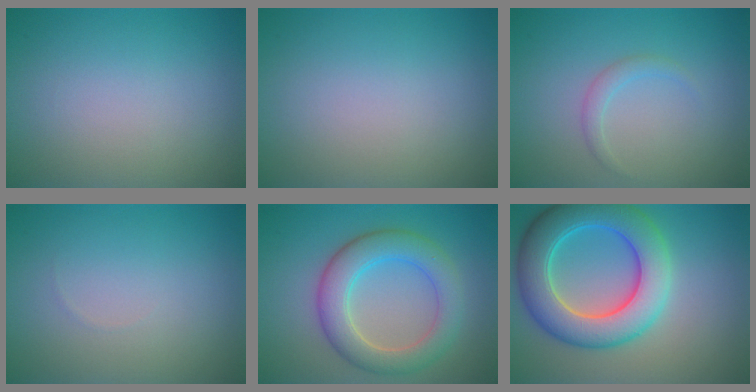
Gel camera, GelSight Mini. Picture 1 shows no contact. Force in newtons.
{"total": 0.0}
{"total": 1.2, "press": 1.1, "slide": 0.1}
{"total": 0.0}
{"total": 5.7, "press": 5.7, "slide": 0.1}
{"total": 8.7, "press": 8.7, "slide": 0.1}